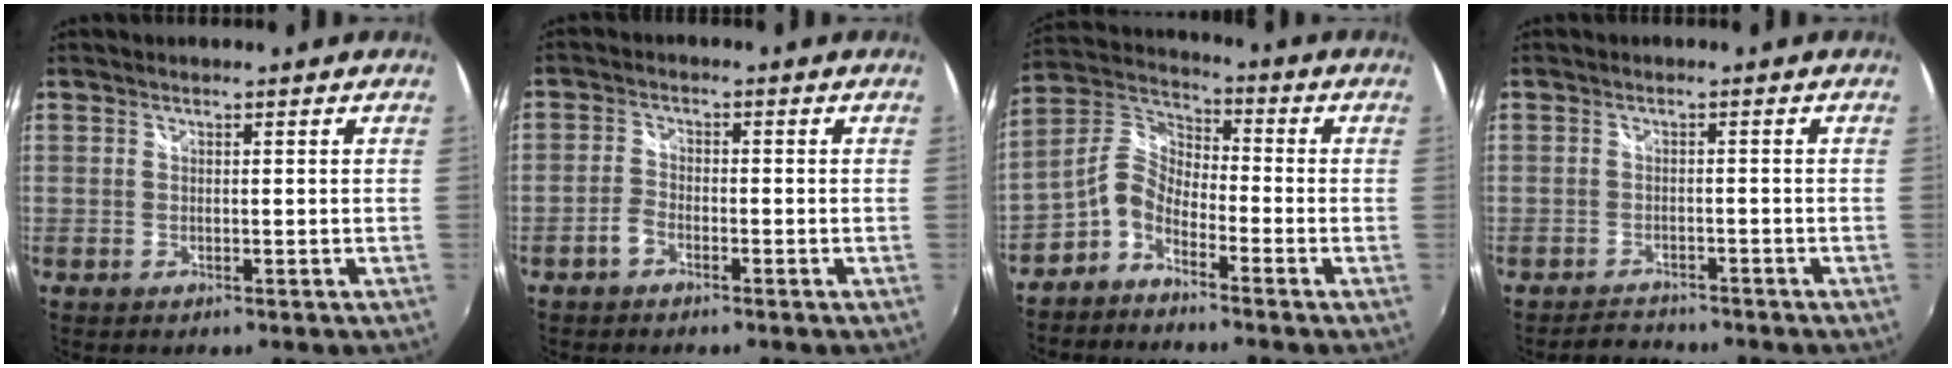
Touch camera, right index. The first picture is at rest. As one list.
[{"total": 2.5, "force": [-1.8, 1.3, 1.3], "torque": [-0.036, 0.006, -0.038]}, {"total": 6.6, "force": [-4.0, 3.7, 3.8], "torque": [-0.087, 0.021, -0.092]}, {"total": 3.4, "force": [-3.1, 1.3, 0.0], "torque": [-0.014, 0.007, -0.053]}]